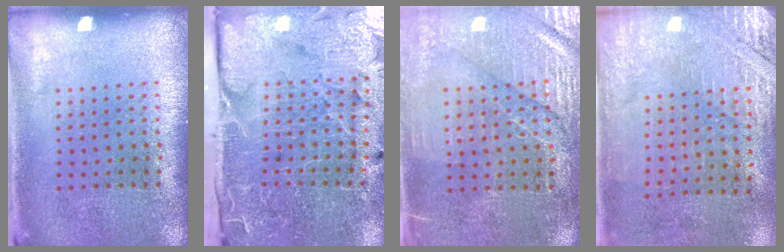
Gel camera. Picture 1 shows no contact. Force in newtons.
{"total": 3.8, "press": 3.6, "slide": 1.3}
{"total": 3.2, "press": 3.0, "slide": 1.1}
{"total": 2.7, "press": 2.4, "slide": 1.2}